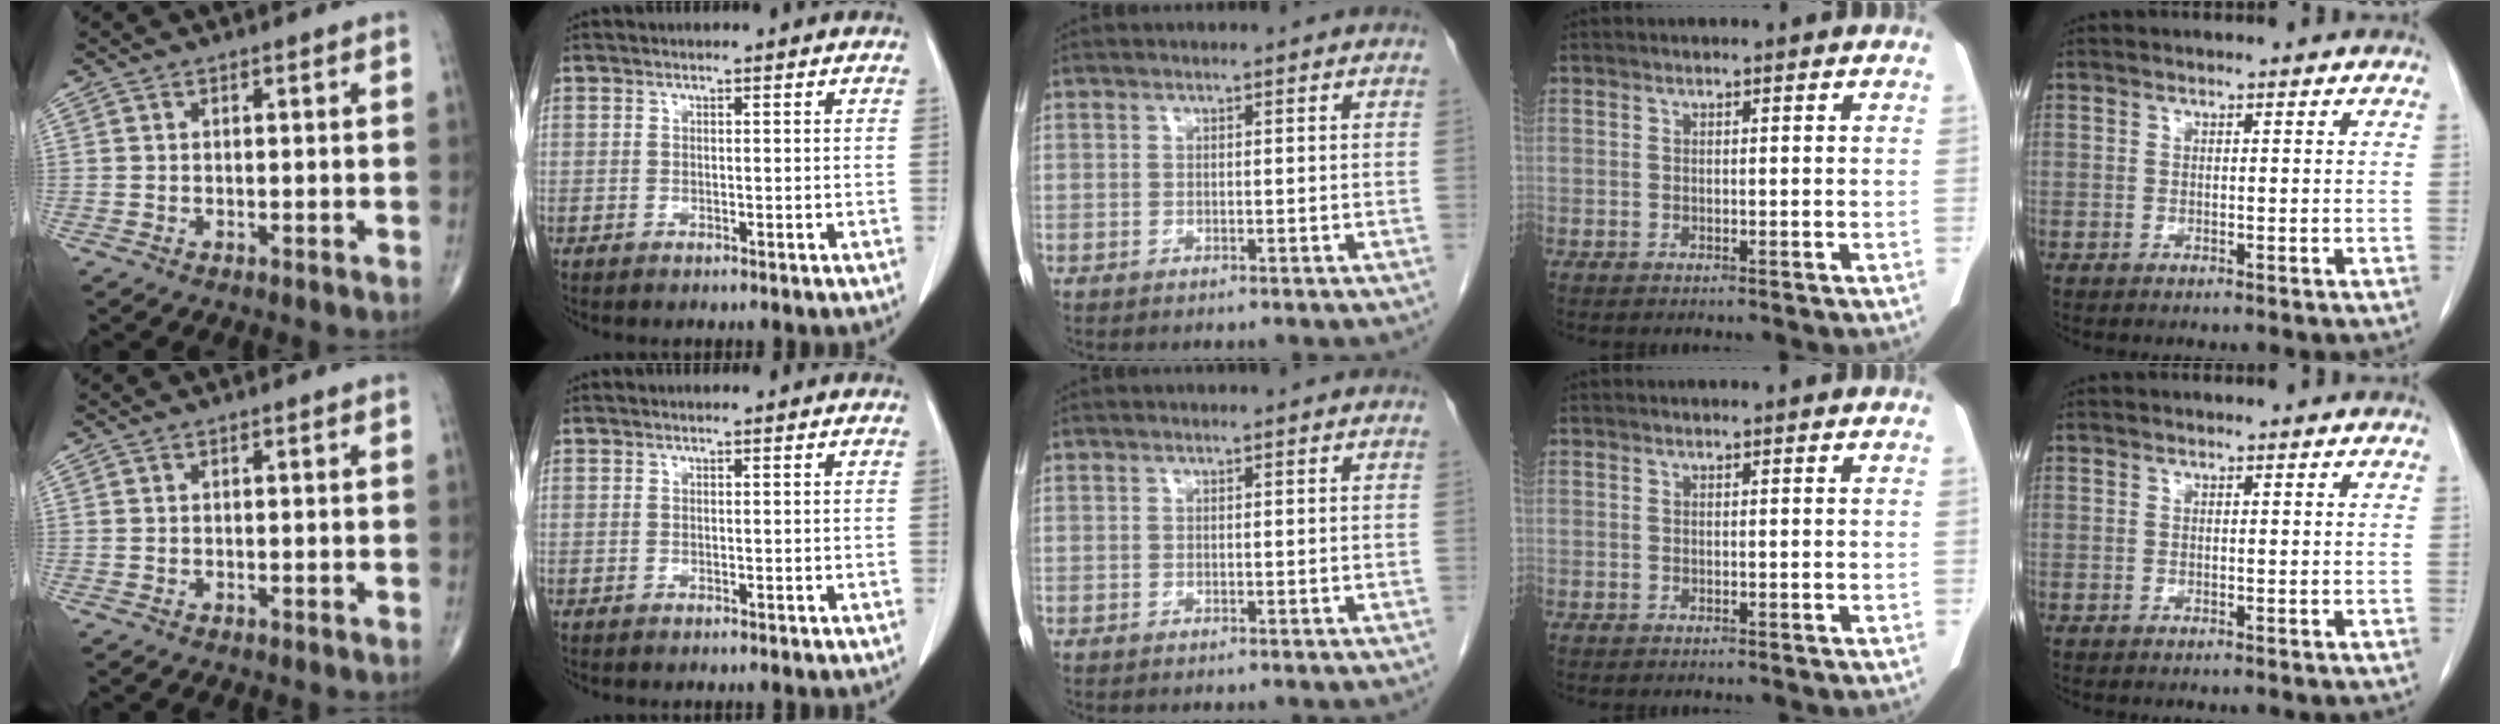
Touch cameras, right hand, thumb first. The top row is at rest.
{}